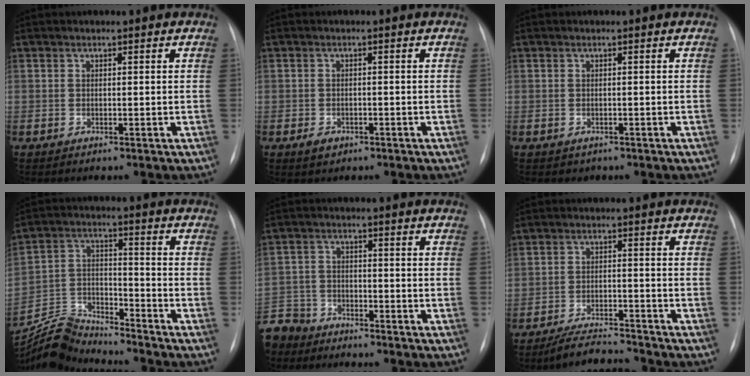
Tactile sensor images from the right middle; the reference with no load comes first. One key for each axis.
{"total": 2.1, "fx": -1.2, "fy": 1.5, "fz": 0.9, "tx": -0.015, "ty": 0.002, "tz": -0.010}
{"total": 1.1, "fx": -0.6, "fy": 0.9, "fz": 0.1, "tx": -0.005, "ty": 0.002, "tz": -0.004}
{"total": 10.0, "fx": -10.0, "fy": -0.1, "fz": -0.4, "tx": -0.002, "ty": 0.034, "tz": -0.189}
{"total": 11.3, "fx": -9.4, "fy": 5.7, "fz": 2.5, "tx": -0.080, "ty": 0.002, "tz": -0.171}
{"total": 5.8, "fx": -5.6, "fy": 0.4, "fz": 1.4, "tx": -0.027, "ty": -0.014, "tz": -0.097}